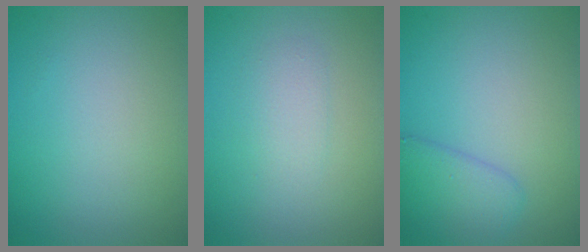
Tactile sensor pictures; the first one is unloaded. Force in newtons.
{"total": 1.5, "press": 1.5, "slide": 0.1}
{"total": 3.0, "press": 3.0, "slide": 0.3}